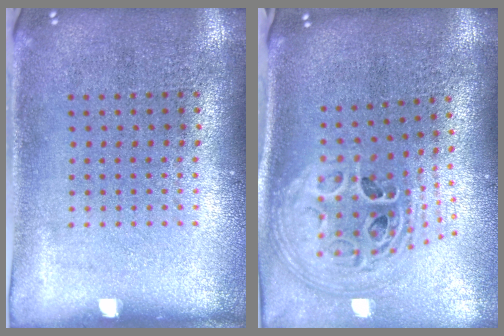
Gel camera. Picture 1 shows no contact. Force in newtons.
{"total": 2.9, "press": 2.0, "slide": 2.1}